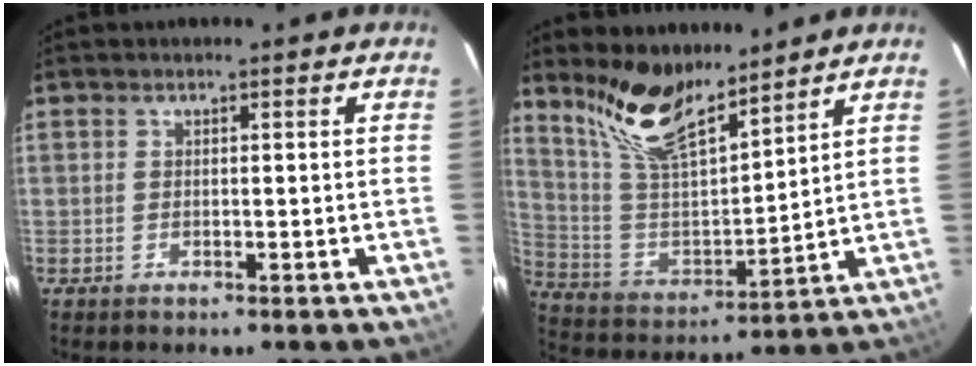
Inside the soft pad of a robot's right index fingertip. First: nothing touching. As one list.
[{"total": 14.2, "force": [11.2, 4.2, 7.7], "torque": [-0.158, -0.001, 0.226]}]